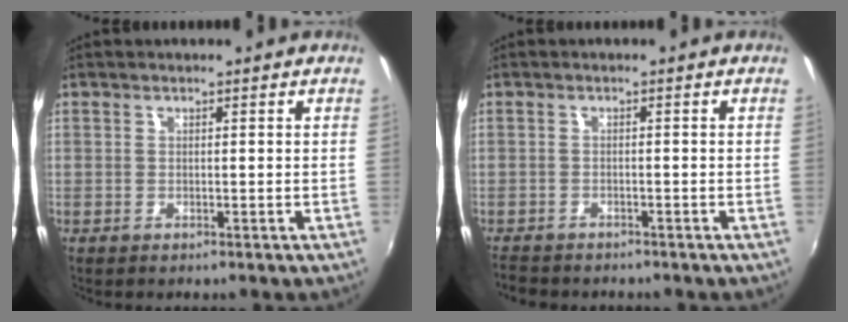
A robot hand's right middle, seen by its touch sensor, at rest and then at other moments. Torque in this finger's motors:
{"motor_torque": [-0.14, -0.13, -0.01, 0.00]}